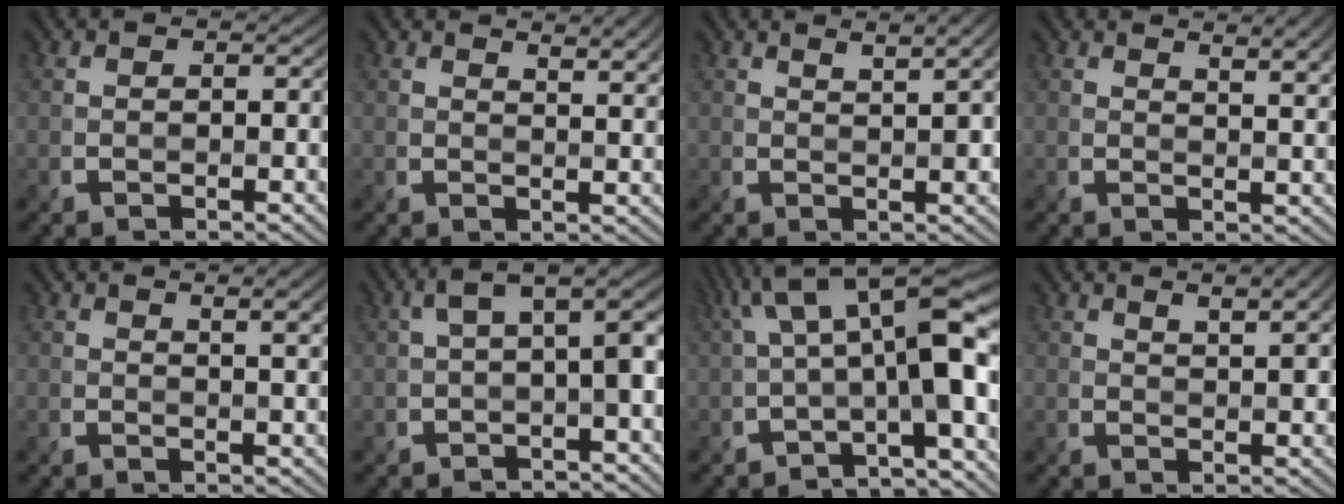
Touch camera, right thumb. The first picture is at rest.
{"total": 5.1, "force": [3.5, 1.4, 3.4], "torque": [-0.056, 0.003, 0.056]}
{"total": 3.9, "force": [2.3, 0.7, 3.1], "torque": [-0.050, 0.008, 0.035]}
{"total": 5.6, "force": [3.6, 1.5, 4.0], "torque": [-0.059, 0.005, 0.055]}
{"total": 4.2, "force": [2.4, 1.0, 3.3], "torque": [-0.049, 0.005, 0.034]}
{"total": 4.4, "force": [0.1, 1.2, 4.2], "torque": [-0.066, 0.014, -0.003]}
{"total": 11.0, "force": [0.8, 3.0, 10.6], "torque": [-0.166, 0.021, 0.005]}
{"total": 4.4, "force": [2.7, 1.0, 3.3], "torque": [-0.057, 0.006, 0.047]}